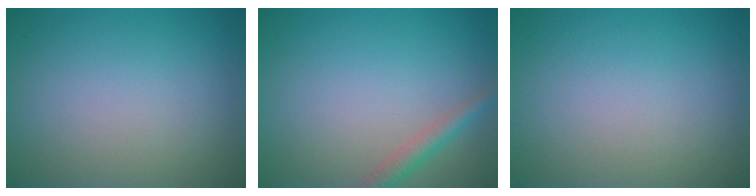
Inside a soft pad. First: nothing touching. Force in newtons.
{"total": 2.0, "press": 2.0, "slide": 0.1}
{"total": 0.0}